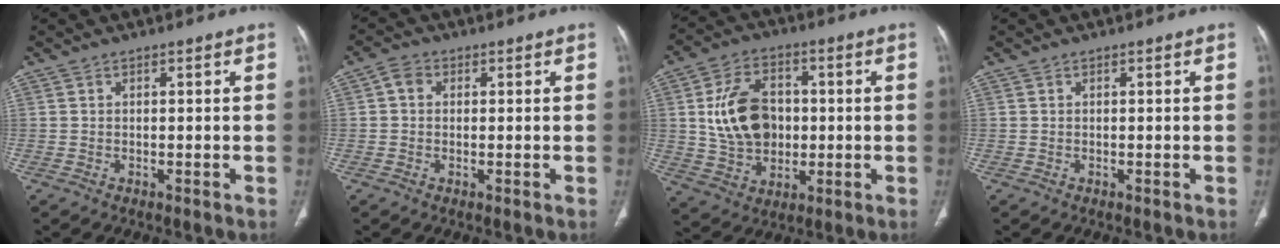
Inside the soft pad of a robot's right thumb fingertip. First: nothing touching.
{"total": 2.7, "force": [0.5, 2.2, 1.5], "torque": [-0.014, 0.006, 0.004]}
{"total": 14.1, "force": [1.0, 10.4, 9.5], "torque": [-0.143, 0.007, 0.024]}
{"total": 0.0}